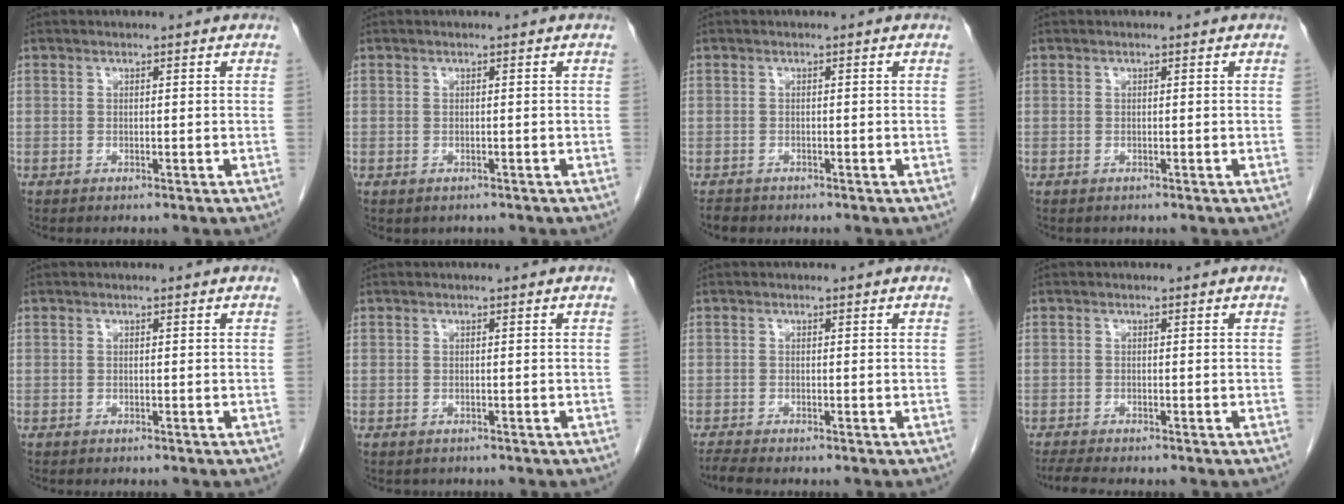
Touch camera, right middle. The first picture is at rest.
{"total": 0.9, "force": [-0.6, 0.6, 0.1], "torque": [-0.004, 0.002, -0.006]}
{"total": 1.5, "force": [-1.4, 0.7, 0.2], "torque": [-0.009, -0.001, -0.022]}
{"total": 0.0}
{"total": 0.0}
{"total": 0.8, "force": [-0.6, 0.5, 0.0], "torque": [-0.007, 0.002, -0.009]}
{"total": 1.5, "force": [-1.4, -0.3, 0.4], "torque": [-0.016, -0.007, -0.030]}
{"total": 3.4, "force": [-3.0, 0.2, 1.7], "torque": [-0.030, -0.010, -0.048]}